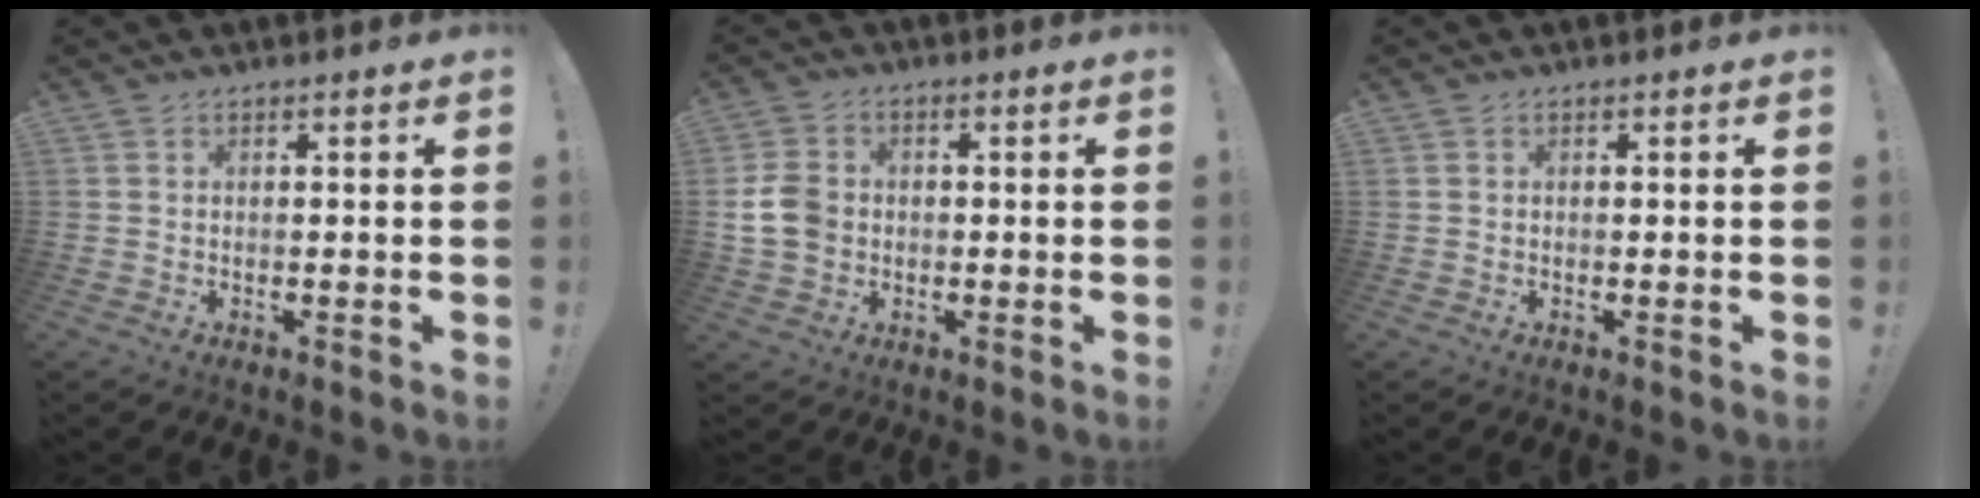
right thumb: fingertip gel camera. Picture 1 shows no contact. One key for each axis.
{"total": 9.2, "fx": -0.5, "fy": 7.6, "fz": 5.1, "tx": -0.095, "ty": 0.009, "tz": -0.005}
{"total": 0.0}